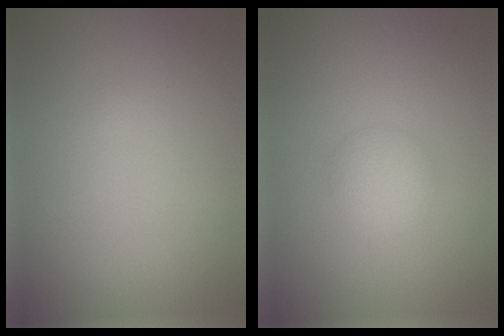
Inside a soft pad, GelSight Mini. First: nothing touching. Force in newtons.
{"total": 2.0, "press": 2.0, "slide": 0.1}